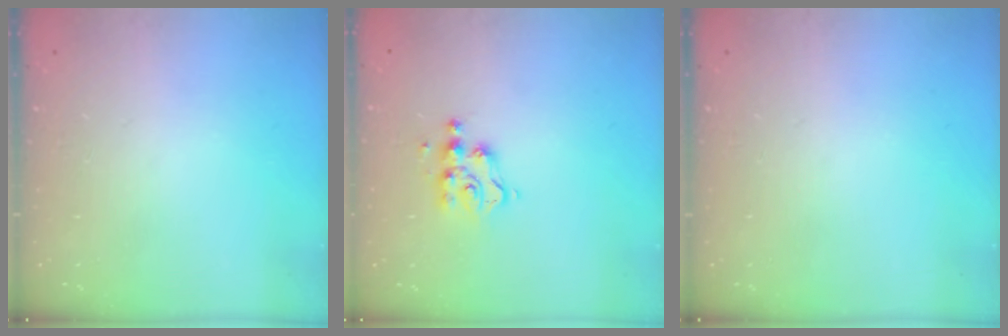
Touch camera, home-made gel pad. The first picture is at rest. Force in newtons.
{"total": 4.9, "press": 4.8, "slide": 0.5}
{"total": 0.0}